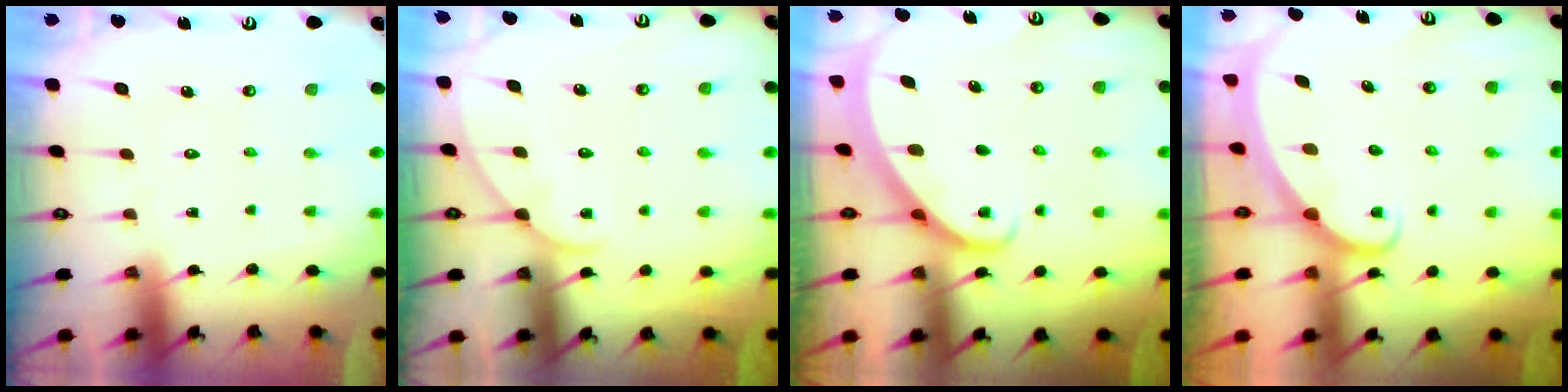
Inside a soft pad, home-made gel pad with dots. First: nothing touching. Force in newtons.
{"total": 2.8, "press": 2.8, "slide": 0.3}
{"total": 1.8, "press": 1.8, "slide": 0.1}
{"total": 1.8, "press": 1.8, "slide": 0.1}